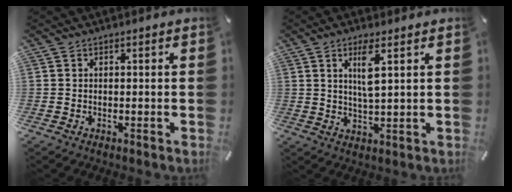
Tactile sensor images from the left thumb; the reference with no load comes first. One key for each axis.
{"total": 6.4, "fx": 2.6, "fy": 1.4, "fz": 5.7, "tx": -0.103, "ty": -0.005, "tz": 0.039}